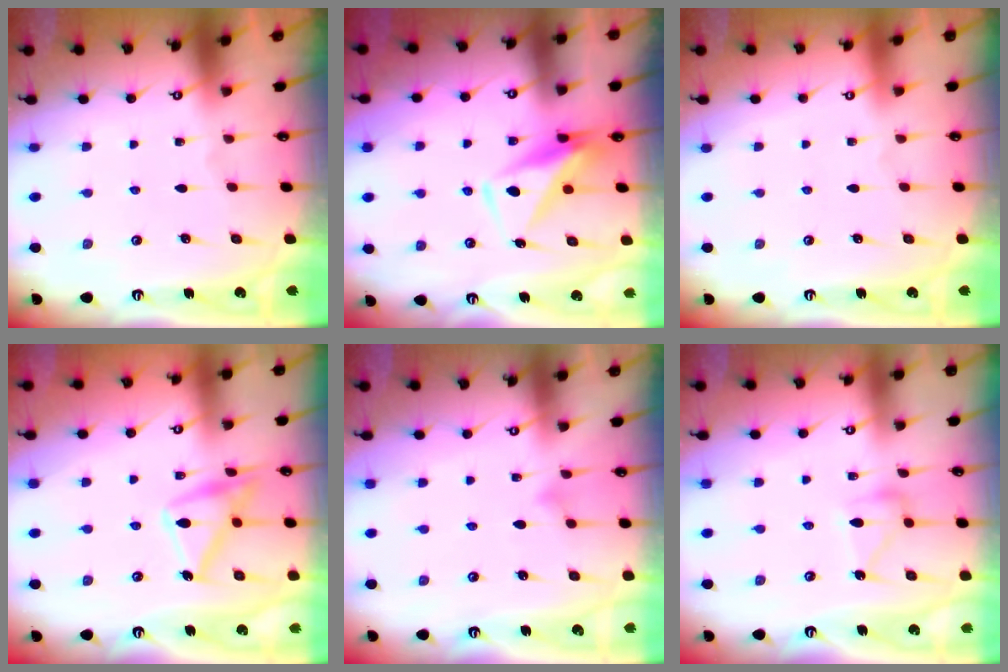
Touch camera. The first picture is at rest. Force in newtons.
{"total": 9.6, "press": 9.5, "slide": 1.3}
{"total": 3.9, "press": 3.9, "slide": 0.1}
{"total": 16.6, "press": 16.6, "slide": 0.9}
{"total": 6.3, "press": 6.3, "slide": 0.6}
{"total": 11.1, "press": 11.1, "slide": 0.6}